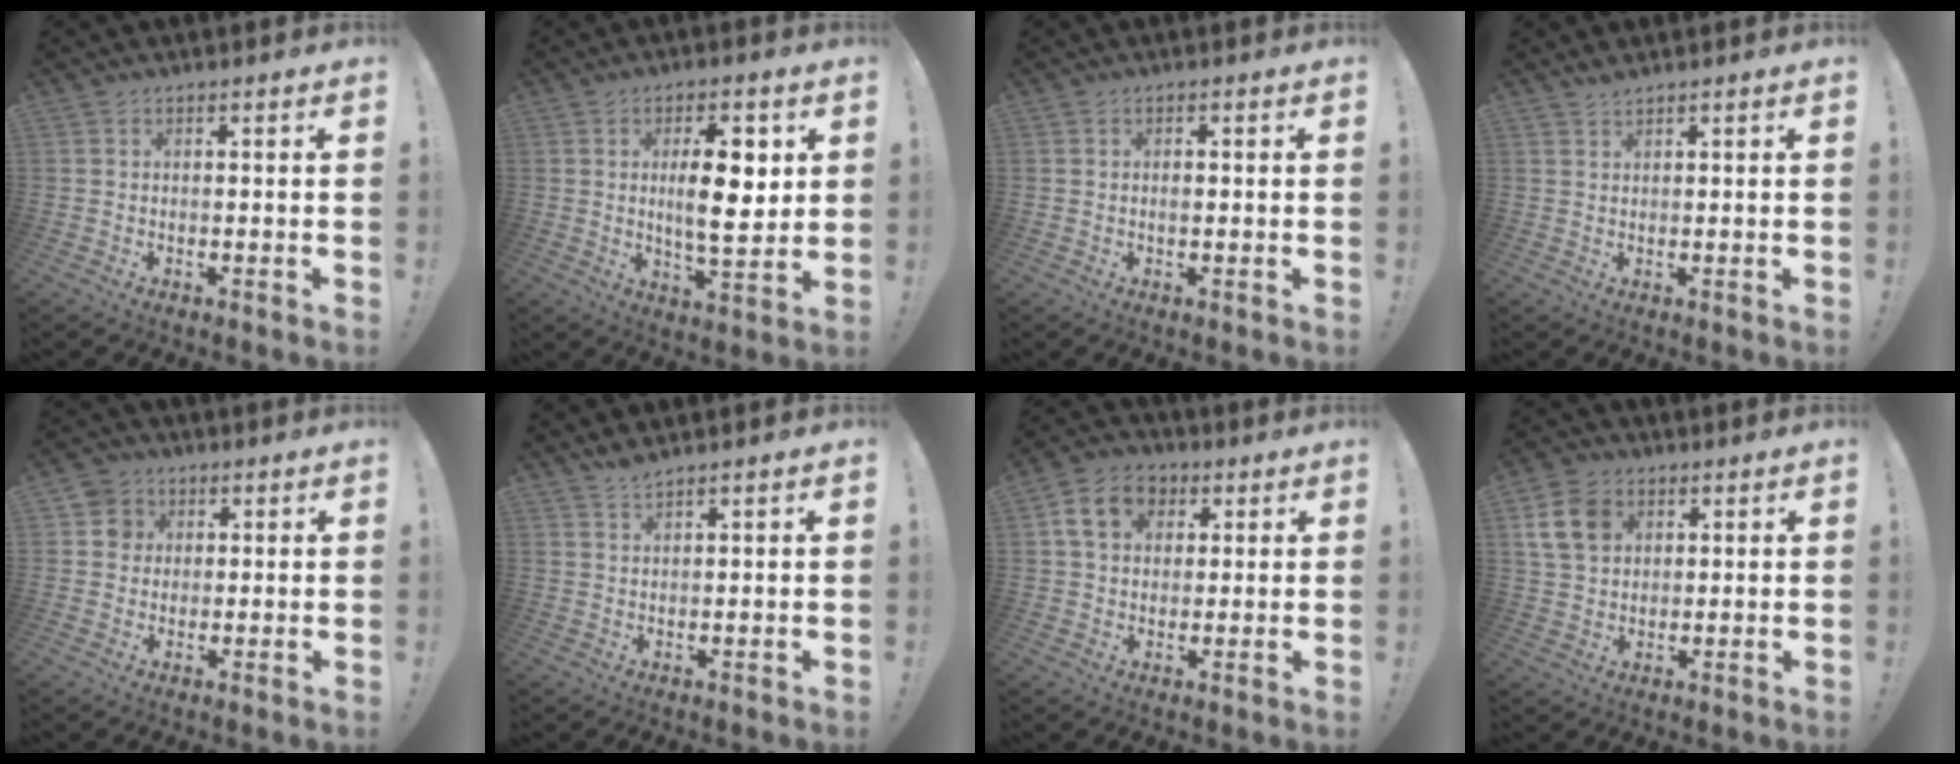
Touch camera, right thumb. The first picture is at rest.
{"total": 12.7, "force": [2.1, 4.9, 11.5], "torque": [-0.168, -0.006, 0.028]}
{"total": 0.9, "force": [-0.4, 0.5, 0.7], "torque": [-0.013, 0.001, -0.007]}
{"total": 1.5, "force": [1.4, 0.4, 0.3], "torque": [-0.004, -0.006, 0.025]}
{"total": 5.4, "force": [1.5, 5.1, 1.1], "torque": [-0.014, 0.000, 0.029]}
{"total": 2.0, "force": [1.9, 0.1, 0.6], "torque": [-0.019, -0.007, 0.035]}
{"total": 10.7, "force": [3.8, 8.2, 5.7], "torque": [-0.083, 0.000, 0.075]}
{"total": 10.9, "force": [4.1, 8.2, 5.9], "torque": [-0.116, -0.006, 0.085]}